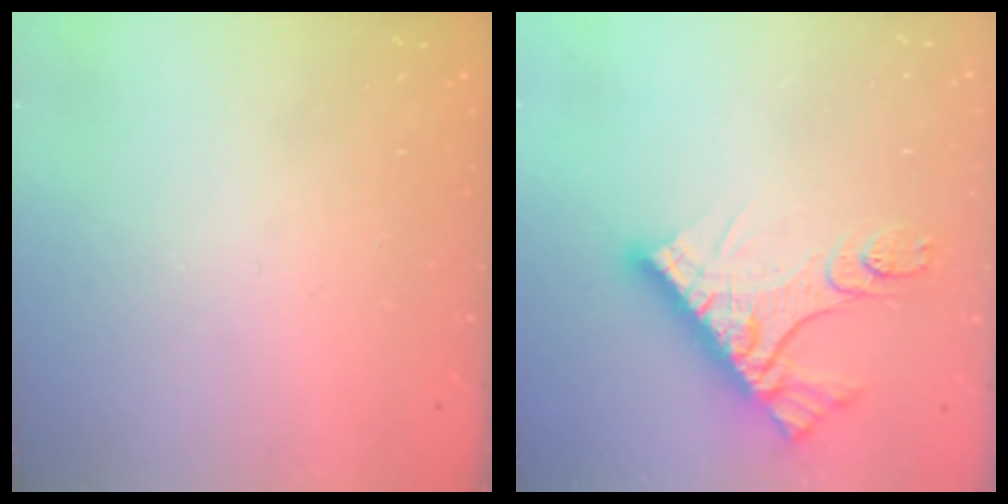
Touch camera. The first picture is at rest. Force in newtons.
{"total": 14.3, "press": 14.3, "slide": 1.2}